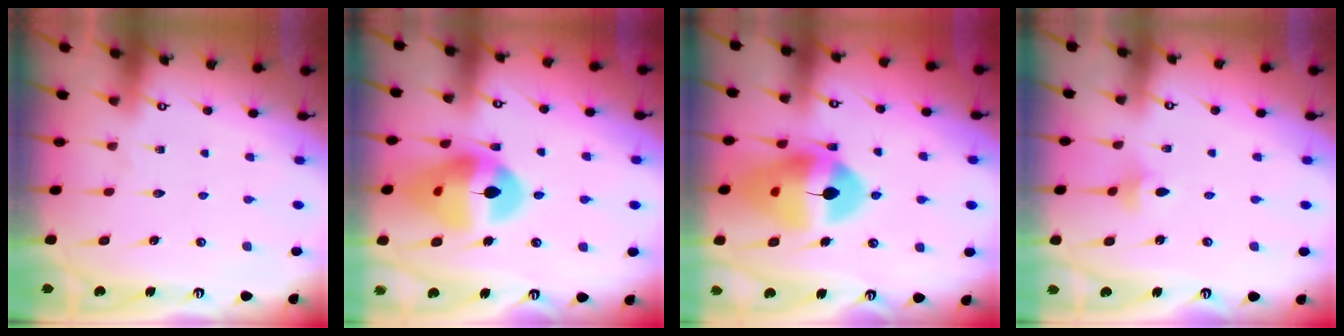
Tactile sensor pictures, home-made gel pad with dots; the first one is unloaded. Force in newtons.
{"total": 17.4, "press": 17.2, "slide": 2.0}
{"total": 16.1, "press": 16.0, "slide": 1.6}
{"total": 2.9, "press": 2.8, "slide": 0.6}